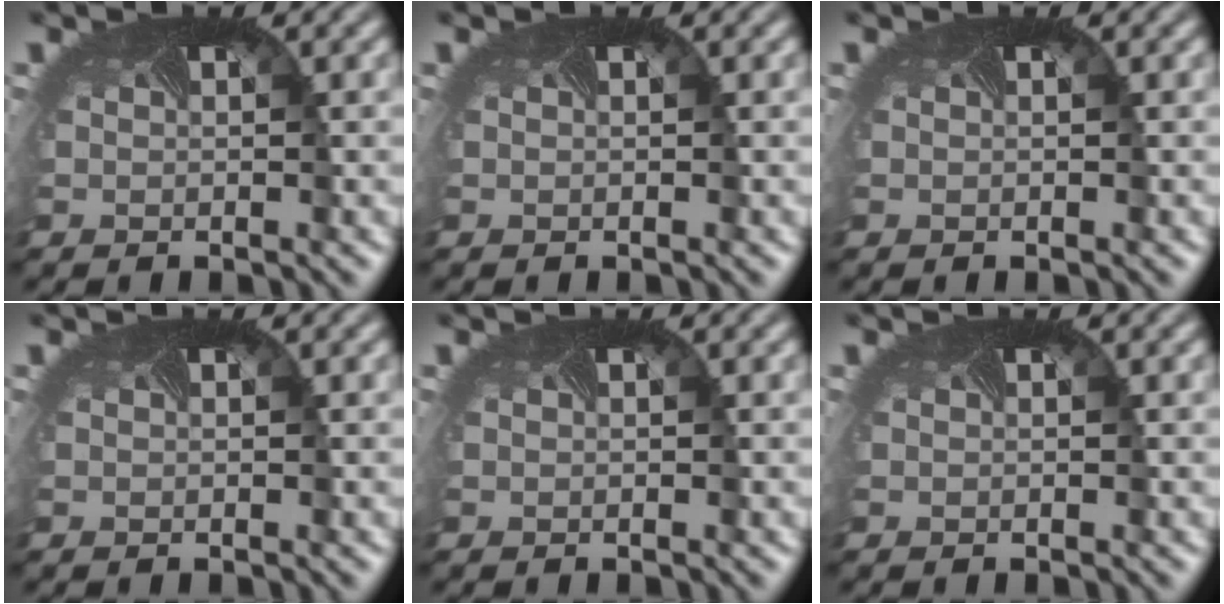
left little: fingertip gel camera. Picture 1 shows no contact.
{"total": 0.0}
{"total": 0.0}
{"total": 0.0}
{"total": 0.0}
{"total": 0.0}